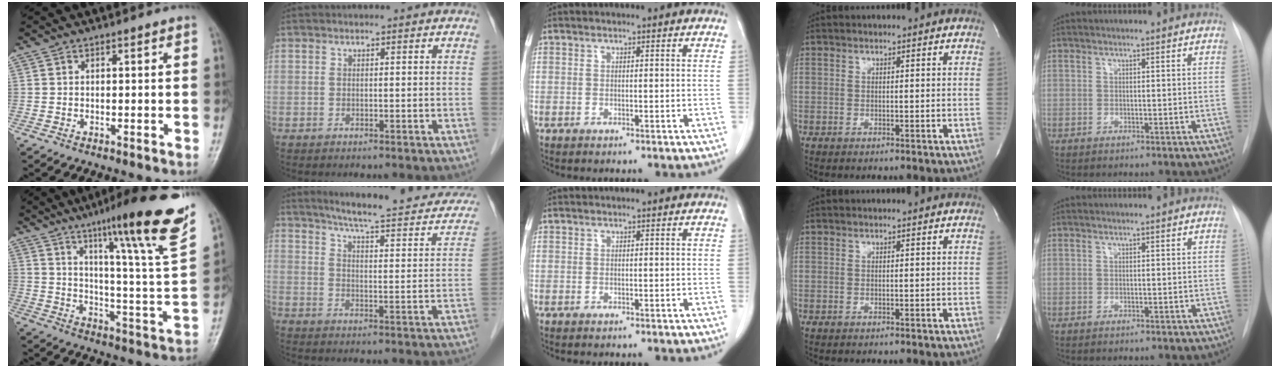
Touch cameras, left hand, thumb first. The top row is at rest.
{"thumb": {"total": 23.0, "force": [14.6, 1.2, 17.8], "torque": [-0.234, -0.061, 0.211]}, "index": {"total": 22.3, "force": [18.8, 3.4, 11.4], "torque": [-0.148, -0.021, 0.225]}}